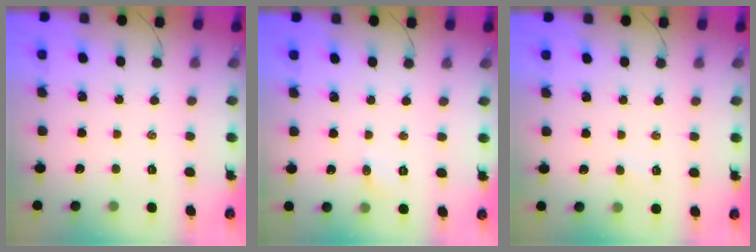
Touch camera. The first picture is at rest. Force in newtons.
{"total": 3.7, "press": 3.5, "slide": 1.2}
{"total": 2.5, "press": 2.3, "slide": 0.8}